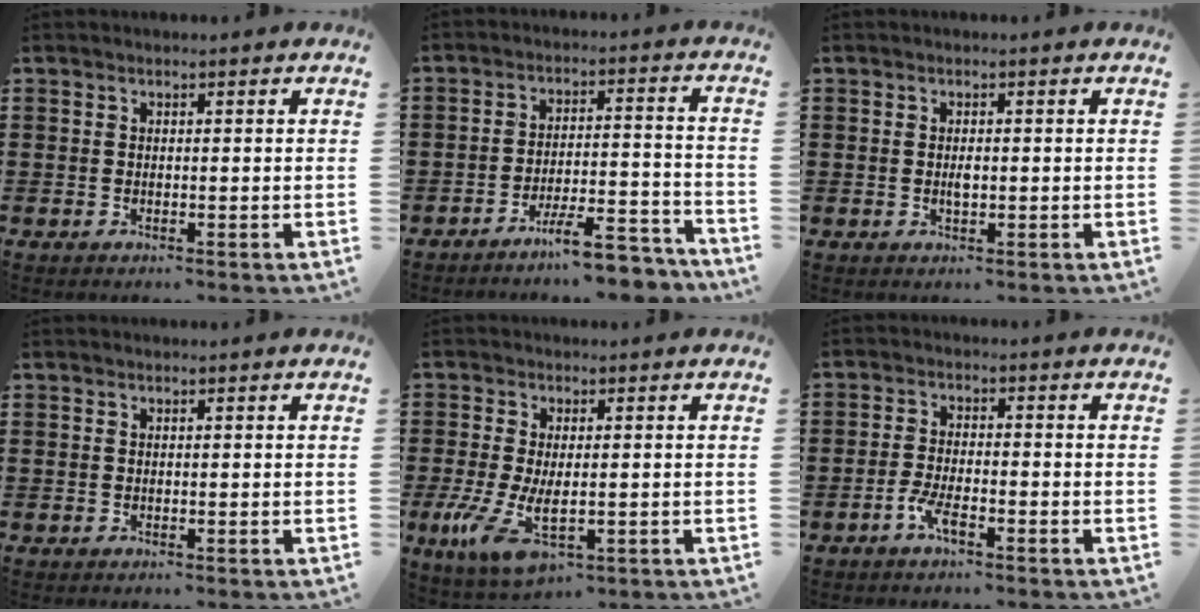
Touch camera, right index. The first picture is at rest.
{"total": 7.8, "force": [-6.7, 0.7, 3.9], "torque": [-0.054, 0.011, -0.119]}
{"total": 1.6, "force": [-0.1, 0.6, 1.5], "torque": [-0.028, 0.001, -0.003]}
{"total": 0.0}
{"total": 8.1, "force": [-1.8, 3.3, 7.2], "torque": [-0.163, -0.019, -0.030]}
{"total": 3.6, "force": [-2.3, 0.7, 2.6], "torque": [-0.074, -0.004, -0.052]}